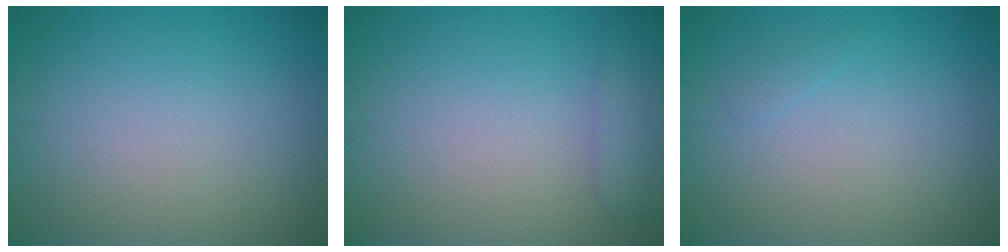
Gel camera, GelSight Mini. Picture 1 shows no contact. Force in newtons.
{"total": 2.4, "press": 2.3, "slide": 0.3}
{"total": 0.5, "press": 0.5, "slide": 0.1}